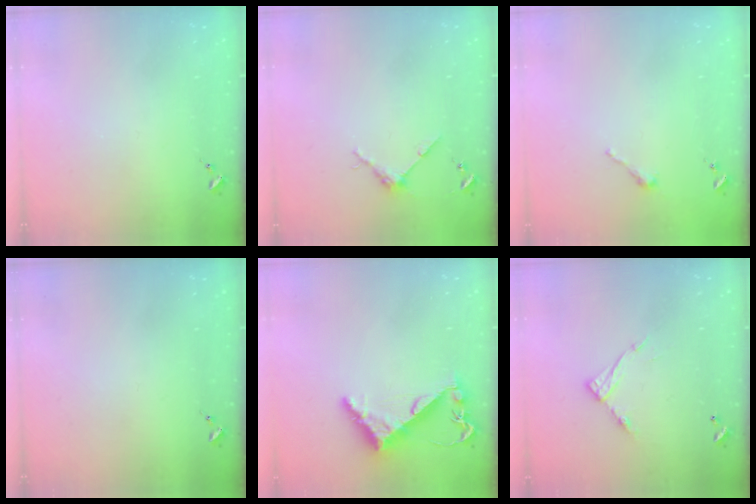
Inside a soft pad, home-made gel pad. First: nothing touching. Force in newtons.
{"total": 3.8, "press": 3.7, "slide": 0.4}
{"total": 2.5, "press": 2.5, "slide": 0.2}
{"total": 0.0}
{"total": 7.9, "press": 7.9, "slide": 0.8}
{"total": 9.4, "press": 9.4, "slide": 0.5}